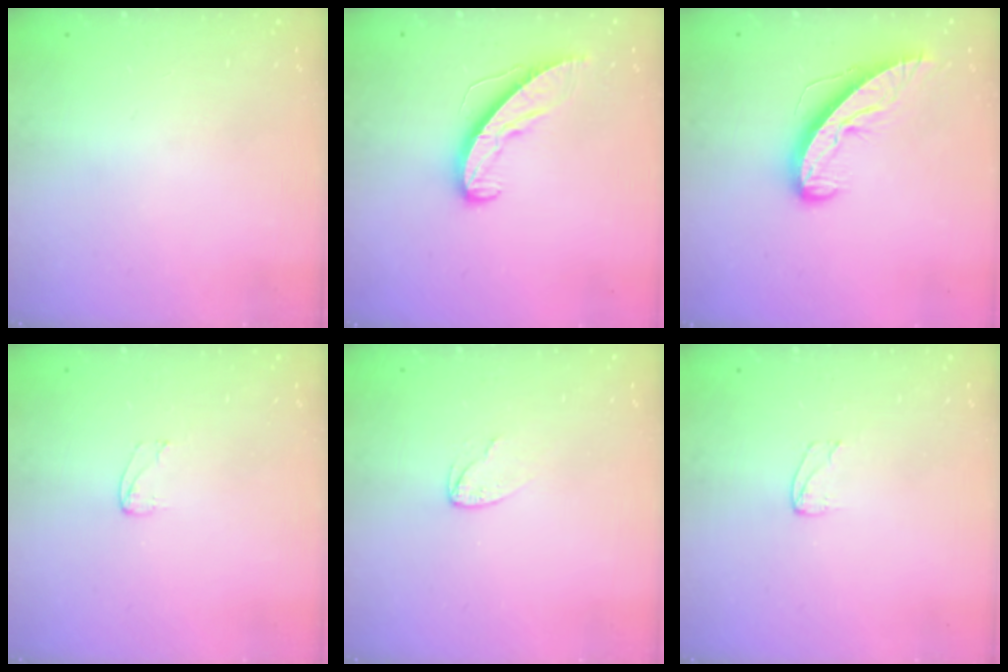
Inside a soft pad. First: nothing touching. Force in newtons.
{"total": 9.5, "press": 9.5, "slide": 0.7}
{"total": 9.9, "press": 9.9, "slide": 0.4}
{"total": 2.9, "press": 2.9, "slide": 0.2}
{"total": 3.0, "press": 3.0, "slide": 0.3}
{"total": 3.2, "press": 3.2, "slide": 0.2}